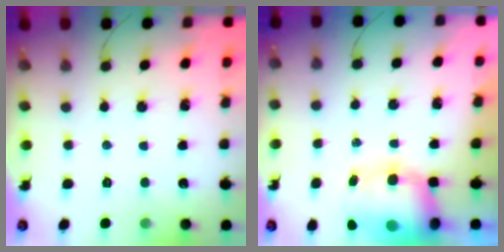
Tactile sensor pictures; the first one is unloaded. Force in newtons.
{"total": 11.3, "press": 10.9, "slide": 2.9}